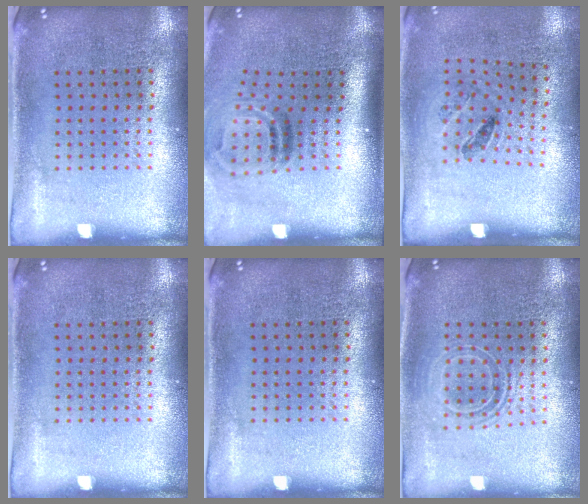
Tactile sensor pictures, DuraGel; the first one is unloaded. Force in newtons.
{"total": 2.1, "press": 1.3, "slide": 1.7}
{"total": 1.2, "press": 0.8, "slide": 1.0}
{"total": 0.0}
{"total": 0.0}
{"total": 1.6, "press": 1.2, "slide": 1.0}